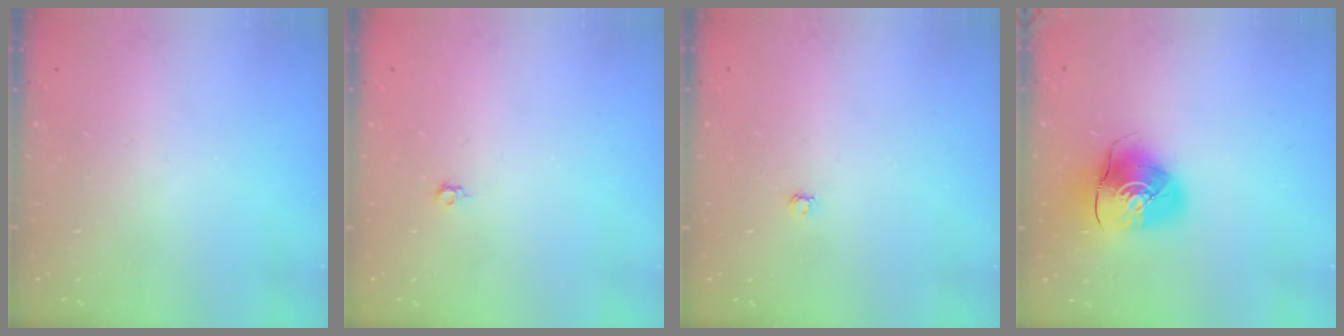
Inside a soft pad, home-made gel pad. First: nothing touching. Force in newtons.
{"total": 3.5, "press": 3.4, "slide": 0.6}
{"total": 3.0, "press": 3.0, "slide": 0.4}
{"total": 10.6, "press": 10.5, "slide": 1.5}